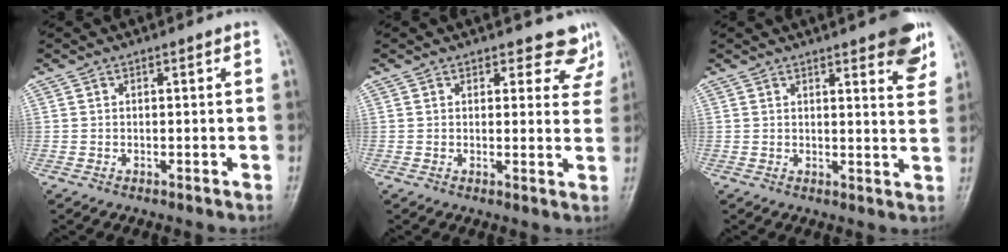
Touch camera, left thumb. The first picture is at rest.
{"total": 6.3, "force": [5.6, 3.0, 0.7], "torque": [0.039, -0.031, 0.043]}
{"total": 8.9, "force": [5.4, 2.3, 6.6], "torque": [-0.059, -0.024, 0.063]}